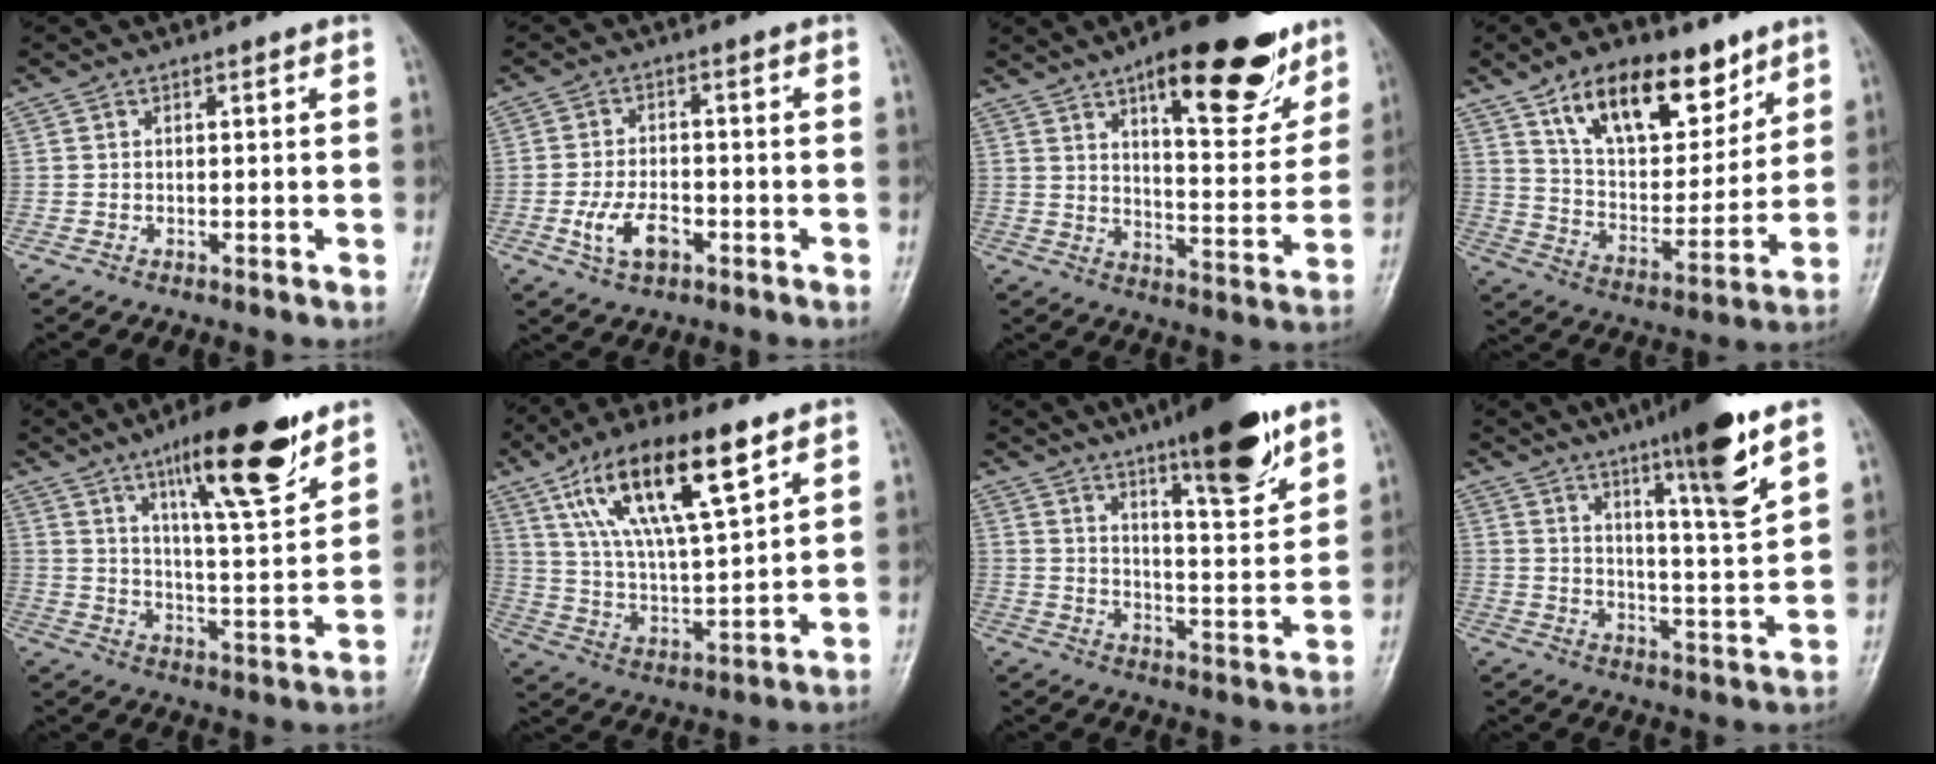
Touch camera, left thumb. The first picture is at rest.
{"total": 6.6, "force": [-2.6, 3.7, 4.8], "torque": [-0.089, 0.013, -0.046]}
{"total": 20.3, "force": [12.0, 7.3, 14.6], "torque": [-0.161, -0.053, 0.178]}
{"total": 19.0, "force": [11.5, 9.5, 11.8], "torque": [-0.134, -0.053, 0.199]}
{"total": 17.4, "force": [10.8, 3.9, 13.1], "torque": [-0.180, -0.058, 0.175]}
{"total": 19.2, "force": [10.0, 5.8, 15.3], "torque": [-0.262, -0.025, 0.186]}
{"total": 15.9, "force": [10.4, 3.3, 11.5], "torque": [-0.150, -0.063, 0.163]}
{"total": 14.1, "force": [8.6, 1.3, 11.1], "torque": [-0.164, -0.053, 0.135]}